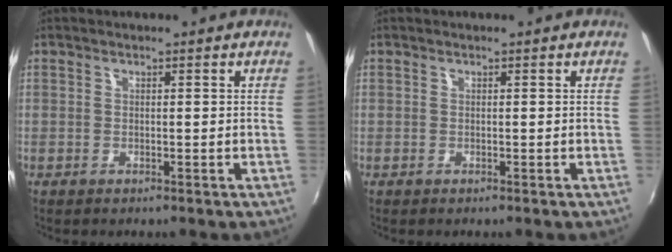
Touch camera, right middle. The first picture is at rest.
{"total": 0.0}